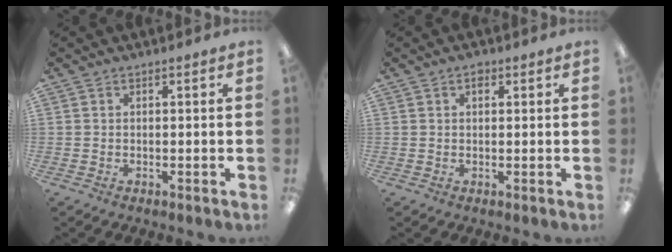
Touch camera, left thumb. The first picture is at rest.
{"total": 1.7, "force": [0.9, 0.9, 1.1], "torque": [-0.016, 0.001, 0.013]}